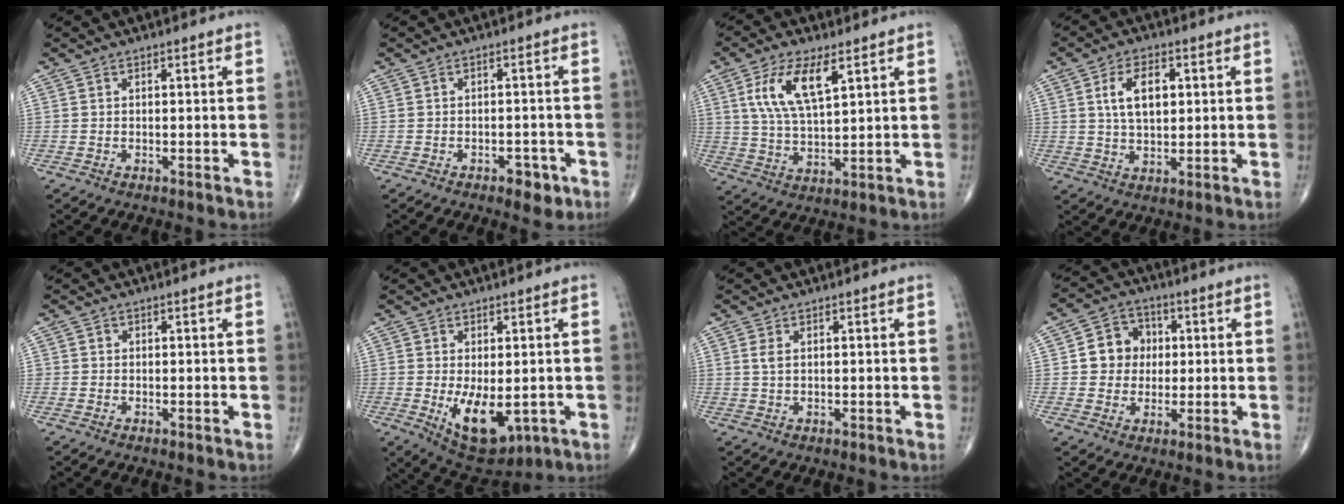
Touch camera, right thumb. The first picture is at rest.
{"total": 3.7, "force": [-2.0, 2.1, 2.4], "torque": [-0.017, 0.010, -0.023]}
{"total": 11.0, "force": [4.7, 4.4, 8.9], "torque": [-0.172, -0.016, 0.095]}
{"total": 8.1, "force": [1.9, 4.5, 6.4], "torque": [-0.100, -0.002, 0.035]}
{"total": 0.5, "force": [0.0, 0.5, 0.0], "torque": [0.004, 0.004, -0.001]}
{"total": 9.7, "force": [-1.7, 4.9, 8.2], "torque": [-0.115, -0.017, -0.007]}
{"total": 1.8, "force": [0.6, 0.9, 1.4], "torque": [-0.031, 0.005, 0.016]}
{"total": 8.3, "force": [0.9, 7.4, 3.6], "torque": [-0.018, 0.007, 0.007]}